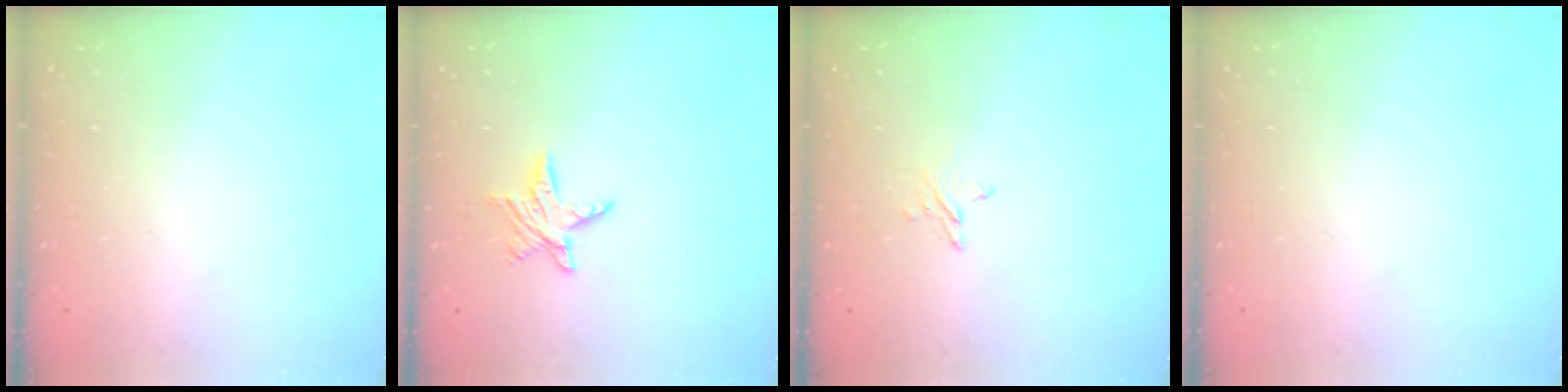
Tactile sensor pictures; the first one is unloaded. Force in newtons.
{"total": 6.2, "press": 6.2, "slide": 0.3}
{"total": 2.7, "press": 2.7, "slide": 0.2}
{"total": 0.0}